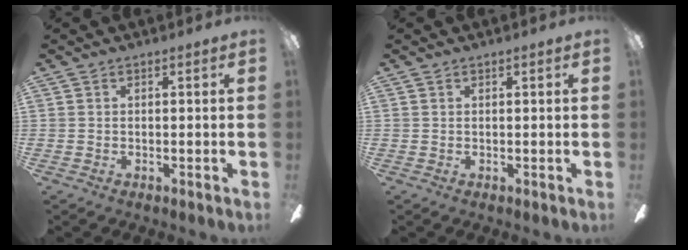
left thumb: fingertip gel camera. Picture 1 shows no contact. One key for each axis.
{"total": 0.0}